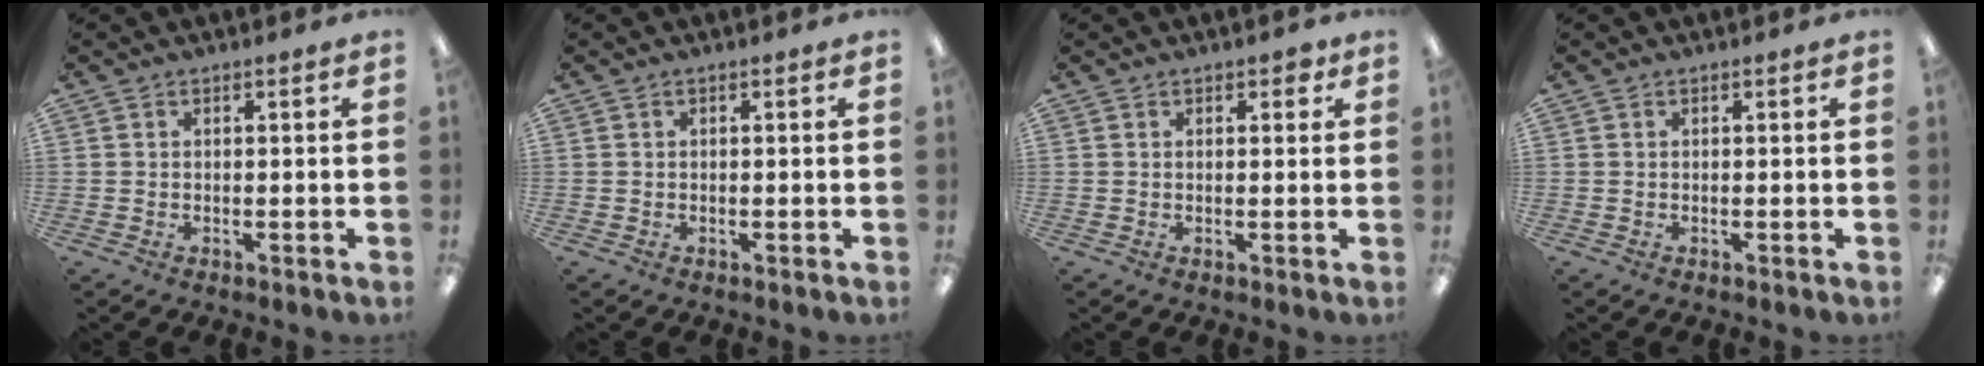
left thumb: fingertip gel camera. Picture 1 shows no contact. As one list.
[{"total": 0.0}, {"total": 1.7, "force": [1.0, 1.0, 1.0], "torque": [-0.013, 0.001, 0.016]}, {"total": 0.0}]